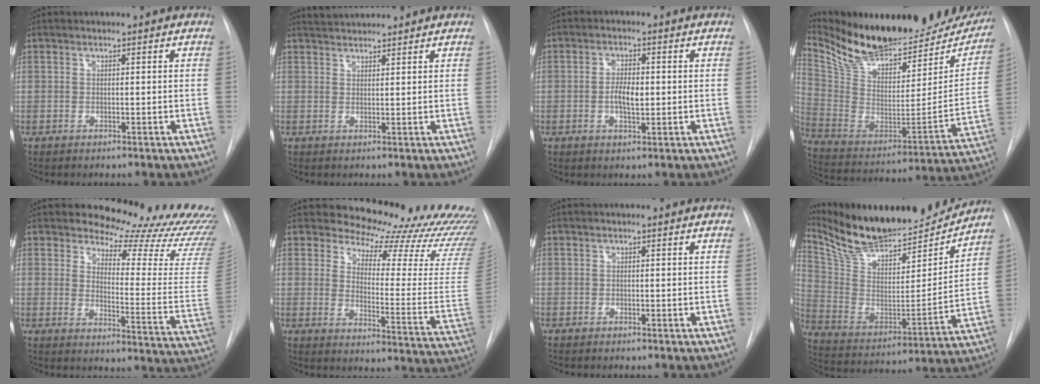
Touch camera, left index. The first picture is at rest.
{"total": 3.2, "force": [3.1, 0.1, 0.4], "torque": [-0.012, 0.028, 0.060]}
{"total": 3.8, "force": [-0.3, 1.5, 3.4], "torque": [-0.063, 0.000, -0.006]}
{"total": 29.8, "force": [25.5, 9.2, 12.3], "torque": [-0.222, -0.041, 0.373]}
{"total": 21.1, "force": [20.5, 2.2, 4.4], "torque": [-0.050, -0.158, 0.225]}
{"total": 23.7, "force": [22.8, 3.8, 5.4], "torque": [-0.065, -0.146, 0.252]}
{"total": 0.0}
{"total": 23.3, "force": [21.4, 4.4, 8.2], "torque": [-0.153, -0.028, 0.343]}